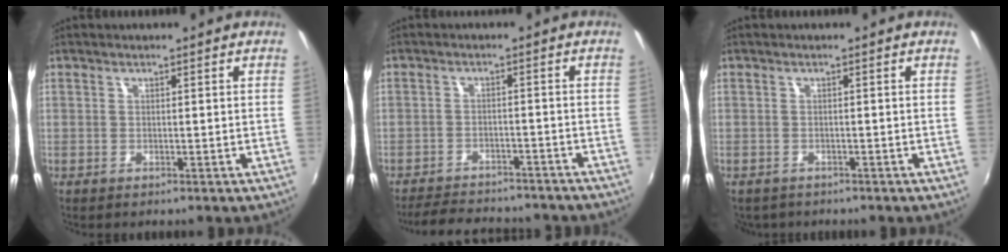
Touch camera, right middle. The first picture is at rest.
{"total": 14.2, "force": [-12.4, 4.1, 5.5], "torque": [-0.119, -0.011, -0.166]}
{"total": 2.7, "force": [-2.1, 1.6, 0.6], "torque": [-0.017, -0.011, -0.031]}